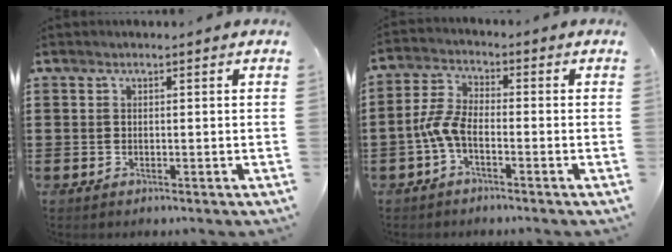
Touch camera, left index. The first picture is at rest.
{"total": 5.0, "force": [-2.4, 2.0, 4.0], "torque": [-0.103, -0.002, -0.051]}